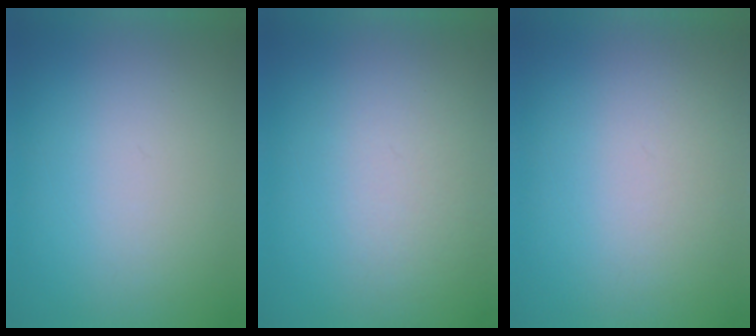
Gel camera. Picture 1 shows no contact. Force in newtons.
{"total": 3.8}
{"total": 1.1}